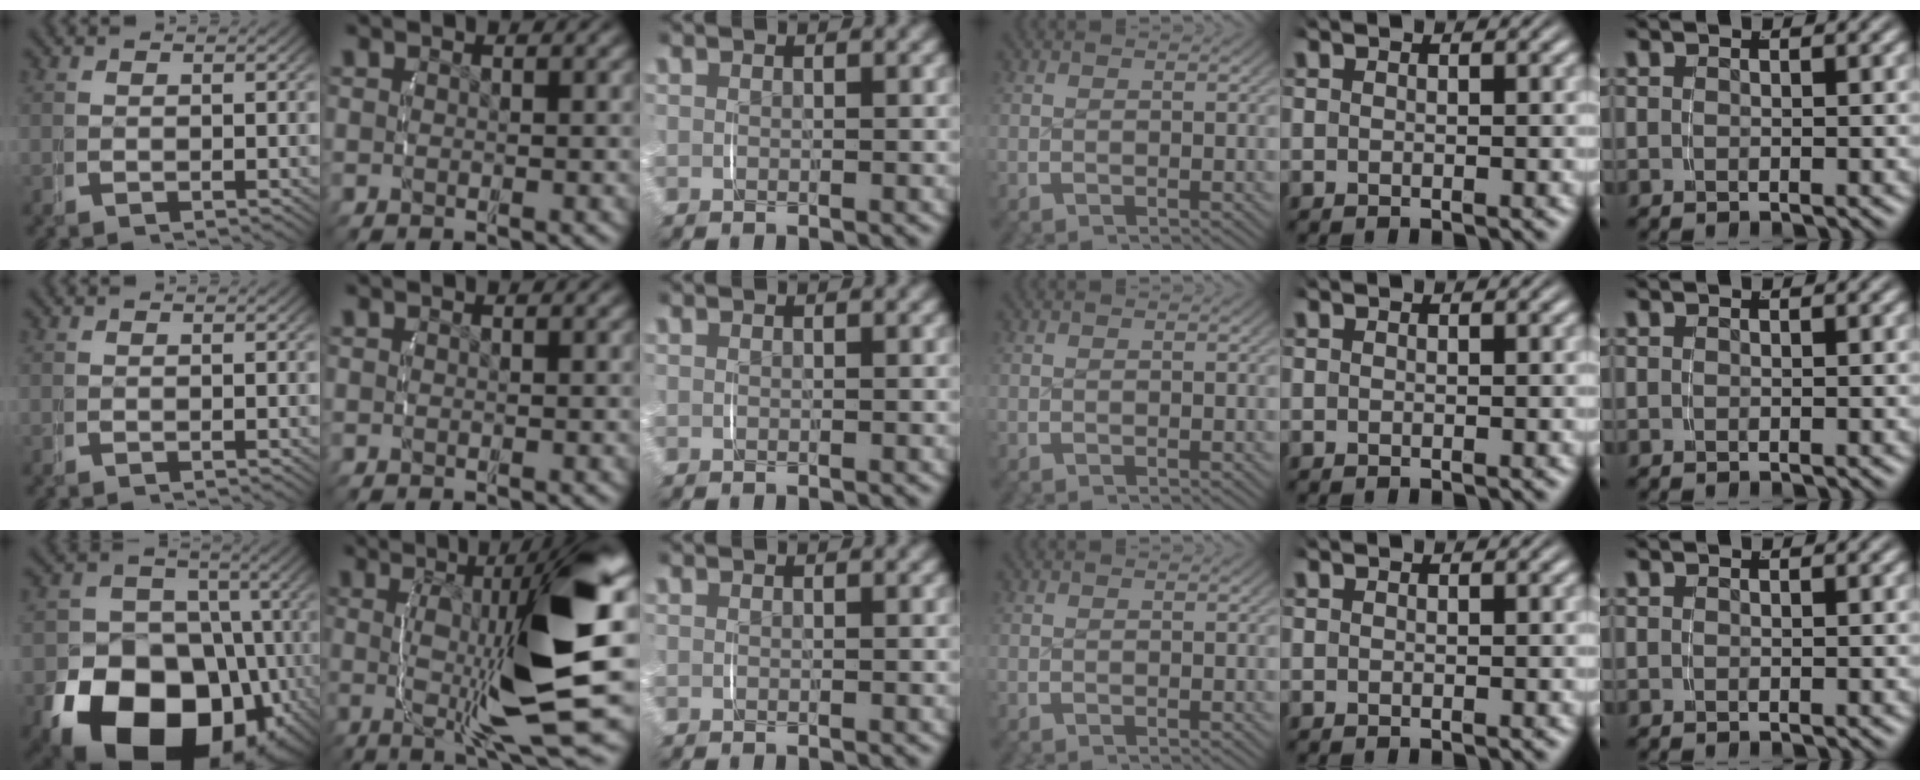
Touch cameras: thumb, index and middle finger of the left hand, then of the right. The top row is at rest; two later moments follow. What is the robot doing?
{"motion": "lift_and_place", "object": "jar lid"}